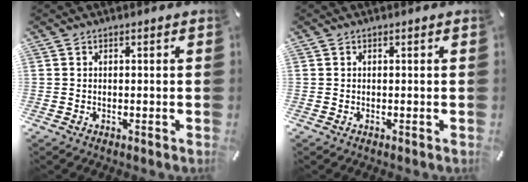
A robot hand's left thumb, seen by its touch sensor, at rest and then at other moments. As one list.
[{"total": 0.0}]